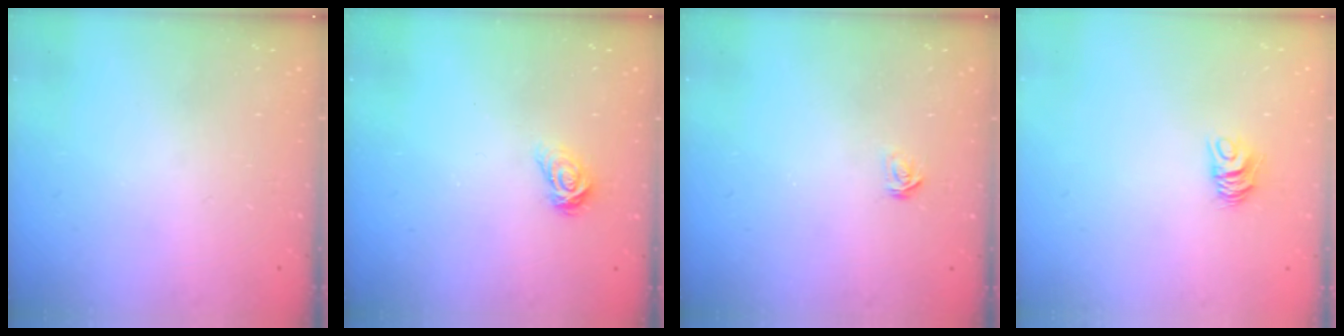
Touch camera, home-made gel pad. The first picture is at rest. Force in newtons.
{"total": 3.9, "press": 3.9, "slide": 0.4}
{"total": 2.1, "press": 2.1, "slide": 0.2}
{"total": 6.2, "press": 6.2, "slide": 0.1}